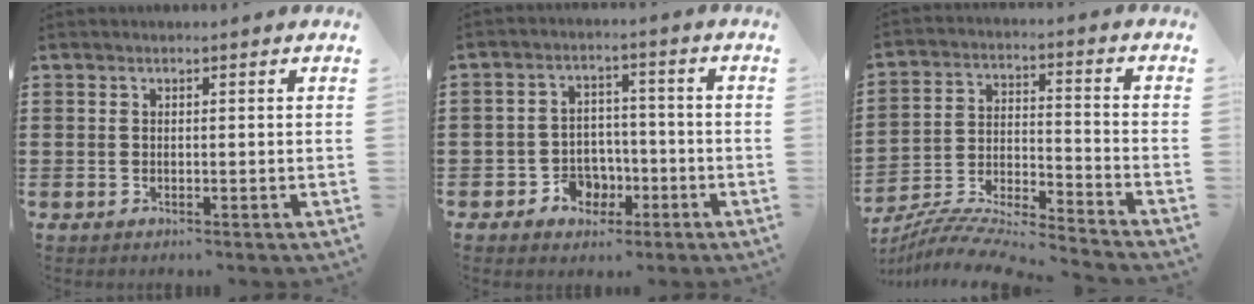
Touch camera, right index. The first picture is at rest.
{"total": 4.5, "force": [-2.0, 3.8, 1.3], "torque": [-0.035, 0.010, -0.037]}
{"total": 8.1, "force": [-7.8, 0.5, 2.1], "torque": [-0.048, -0.003, -0.158]}